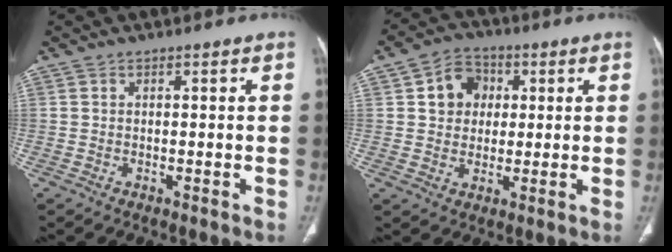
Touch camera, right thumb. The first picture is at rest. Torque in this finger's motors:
{"motor_torque": [-0.27, 0.49, -0.13, 0.18, 0.13]}